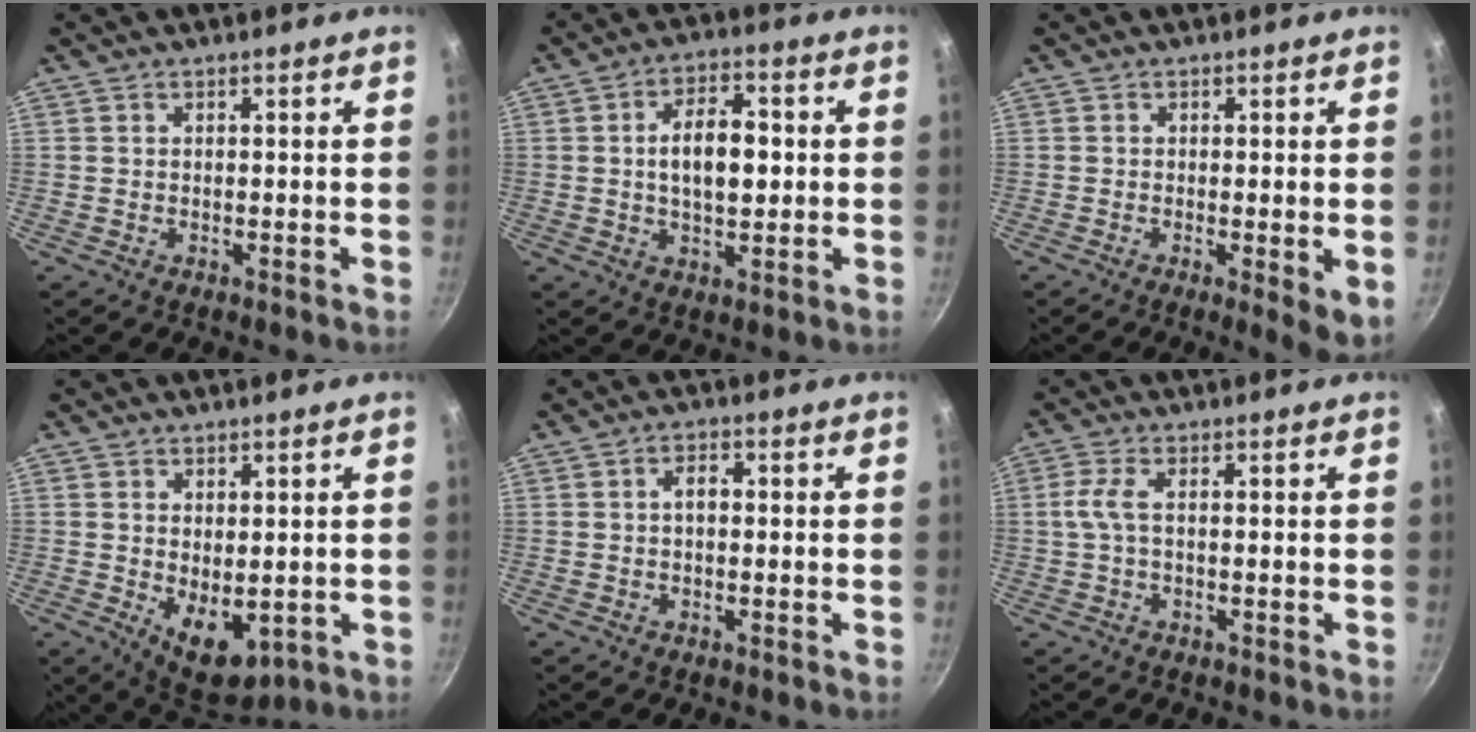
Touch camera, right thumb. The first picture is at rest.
{"total": 9.5, "force": [0.6, 5.0, 8.0], "torque": [-0.115, 0.009, 0.008]}
{"total": 4.6, "force": [-1.1, 0.9, 4.4], "torque": [-0.071, -0.016, -0.019]}
{"total": 9.0, "force": [-2.0, 5.0, 7.3], "torque": [-0.098, -0.011, -0.008]}
{"total": 2.4, "force": [0.0, 1.4, 1.9], "torque": [-0.026, 0.012, -0.004]}
{"total": 3.4, "force": [0.0, 1.2, 3.1], "torque": [-0.087, 0.006, -0.001]}